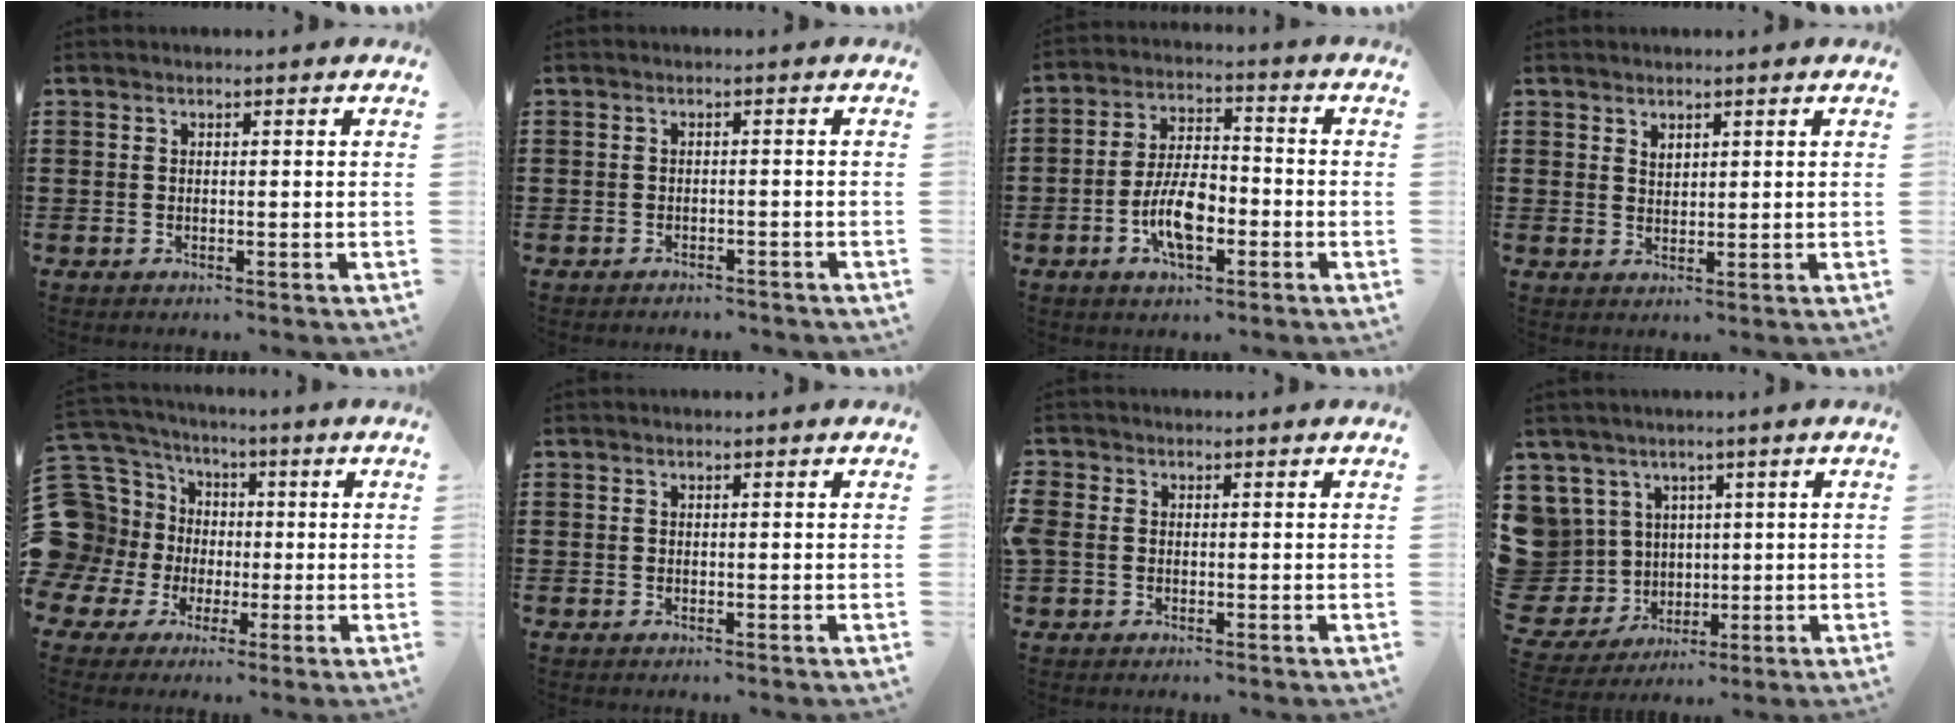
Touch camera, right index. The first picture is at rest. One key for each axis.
{"total": 1.3, "fx": -1.3, "fy": 0.1, "fz": 0.0, "tx": -0.005, "ty": 0.000, "tz": -0.029}
{"total": 8.6, "fx": -3.0, "fy": 3.5, "fz": 7.2, "tx": -0.150, "ty": 0.002, "tz": -0.058}
{"total": 1.4, "fx": 1.2, "fy": 0.7, "fz": 0.2, "tx": -0.005, "ty": 0.003, "tz": 0.023}
{"total": 10.9, "fx": -1.3, "fy": 10.5, "fz": 2.4, "tx": -0.119, "ty": -0.008, "tz": -0.019}
{"total": 0.0}
{"total": 1.3, "fx": -0.3, "fy": 1.1, "fz": 0.7, "tx": -0.024, "ty": 0.001, "tz": -0.009}
{"total": 7.8, "fx": 1.6, "fy": 7.6, "fz": 0.9, "tx": -0.076, "ty": -0.015, "tz": 0.035}